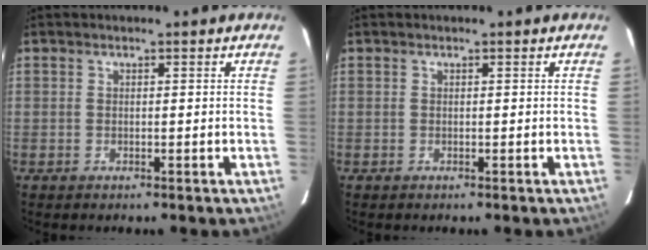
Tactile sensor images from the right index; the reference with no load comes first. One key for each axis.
{"total": 0.0}